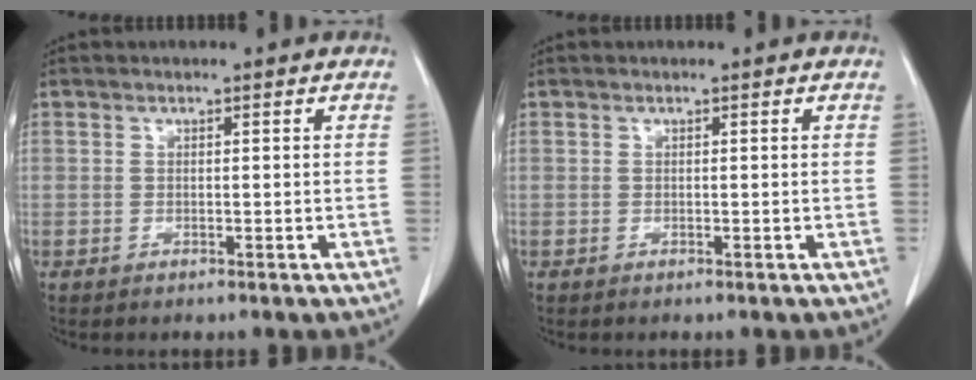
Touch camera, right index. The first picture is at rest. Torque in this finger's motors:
{"motor_torque": [0.00, 0.00, 0.00, 0.00]}